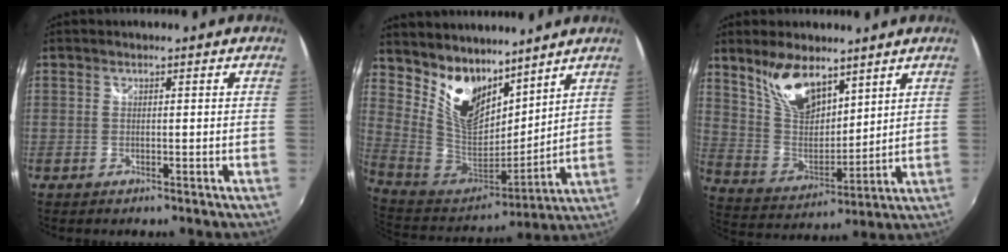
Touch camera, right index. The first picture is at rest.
{"total": 15.2, "force": [10.3, 8.2, 7.6], "torque": [-0.161, -0.005, 0.207]}
{"total": 12.5, "force": [8.7, 5.5, 7.2], "torque": [-0.139, 0.007, 0.179]}